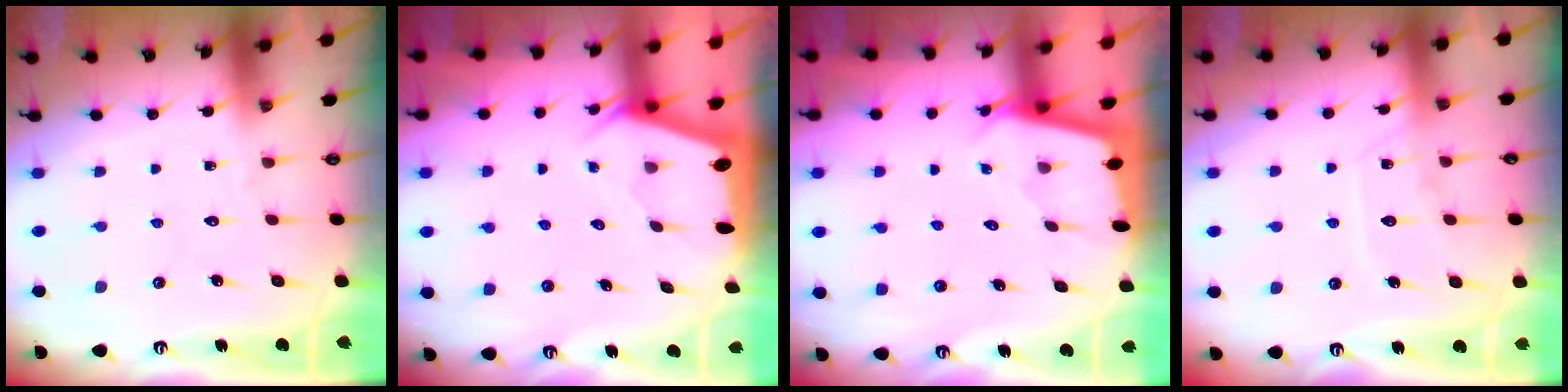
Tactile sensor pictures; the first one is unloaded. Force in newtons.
{"total": 1.9, "press": 1.8, "slide": 0.3}
{"total": 1.9, "press": 1.9, "slide": 0.2}
{"total": 10.5, "press": 10.5, "slide": 1.0}